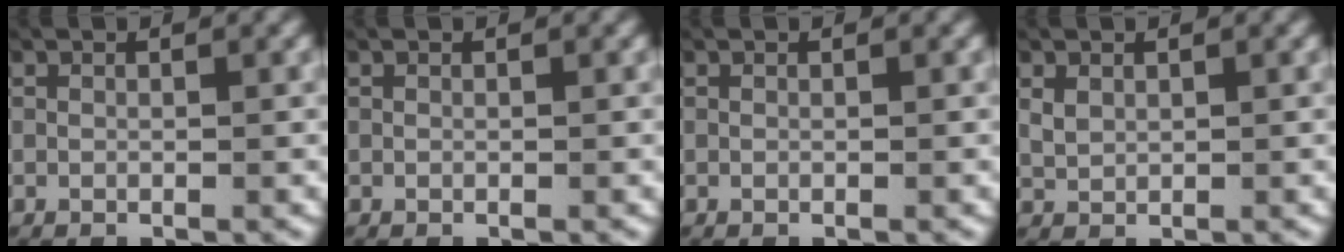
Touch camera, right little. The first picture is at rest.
{"total": 0.0}
{"total": 0.0}
{"total": 1.2, "force": [0.7, 0.6, 0.9], "torque": [-0.021, -0.001, 0.019]}